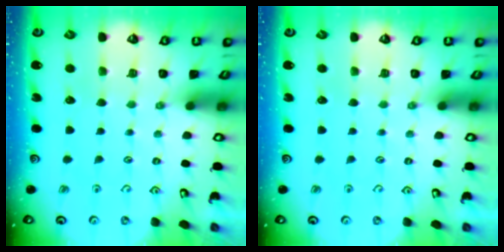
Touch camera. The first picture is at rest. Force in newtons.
{"total": 0.0}